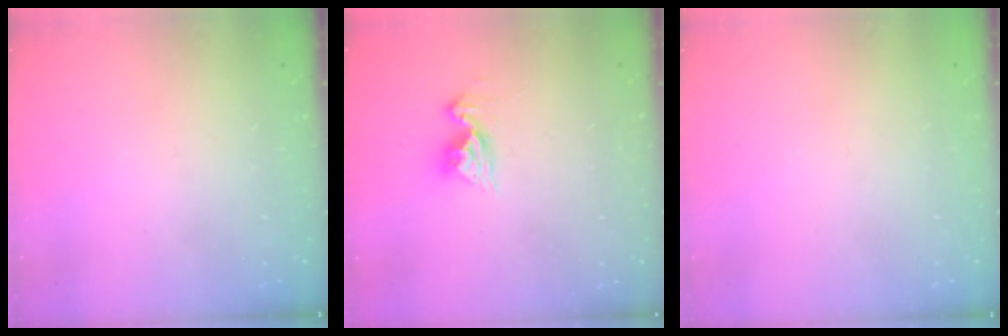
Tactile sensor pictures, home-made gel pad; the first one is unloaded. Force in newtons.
{"total": 9.6, "press": 9.6, "slide": 1.0}
{"total": 0.0}